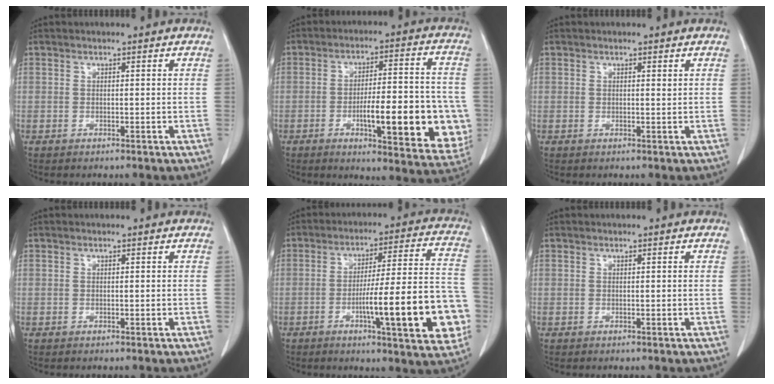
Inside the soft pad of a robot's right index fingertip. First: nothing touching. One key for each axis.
{"total": 17.3, "fx": -4.3, "fy": 4.0, "fz": 16.3, "tx": -0.179, "ty": 0.013, "tz": -0.048}
{"total": 0.5, "fx": 0.3, "fy": 0.1, "fz": 0.4, "tx": -0.007, "ty": -0.003, "tz": 0.005}
{"total": 0.0}
{"total": 18.3, "fx": -5.2, "fy": 2.3, "fz": 17.4, "tx": -0.204, "ty": 0.020, "tz": -0.066}
{"total": 0.0}